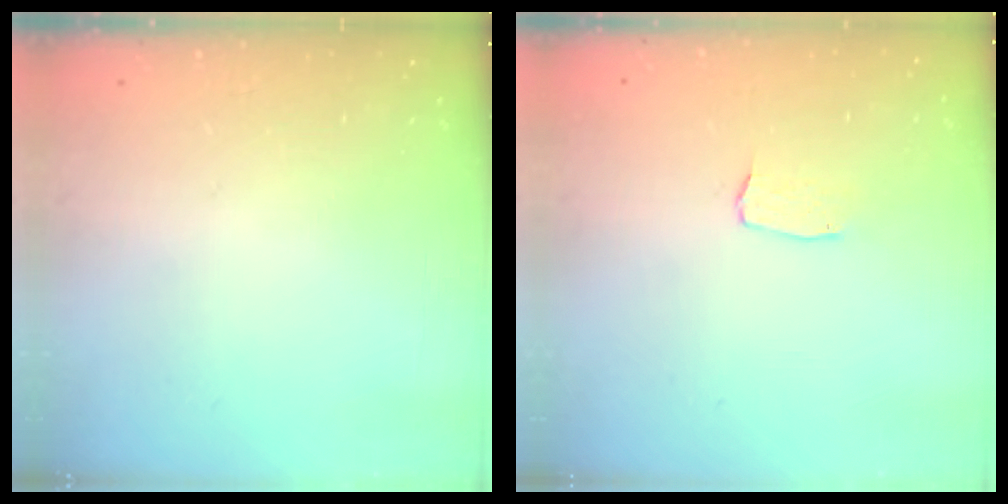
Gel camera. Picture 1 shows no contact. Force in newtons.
{"total": 3.1, "press": 3.1, "slide": 0.2}